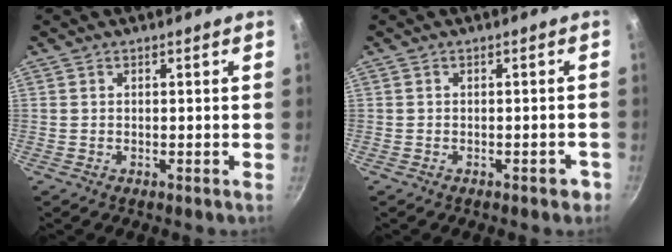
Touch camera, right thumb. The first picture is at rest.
{"total": 2.1, "force": [-1.2, 1.2, 1.3], "torque": [-0.003, 0.021, -0.005]}